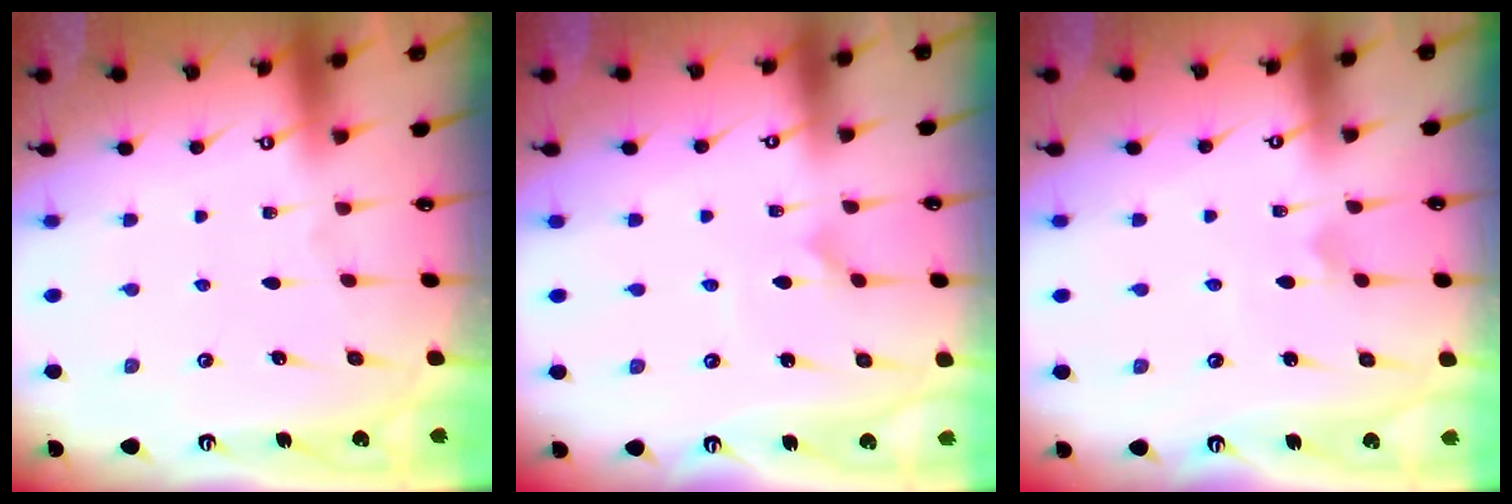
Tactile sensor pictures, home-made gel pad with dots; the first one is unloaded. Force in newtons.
{"total": 1.5, "press": 1.5, "slide": 0.1}
{"total": 2.0, "press": 2.0, "slide": 0.1}